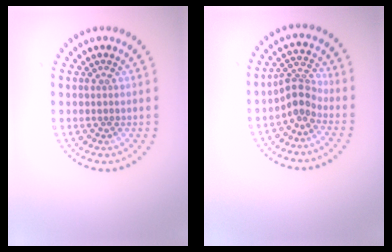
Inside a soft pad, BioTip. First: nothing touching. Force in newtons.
{"total": 2.7, "press": 1.9, "slide": 1.9}